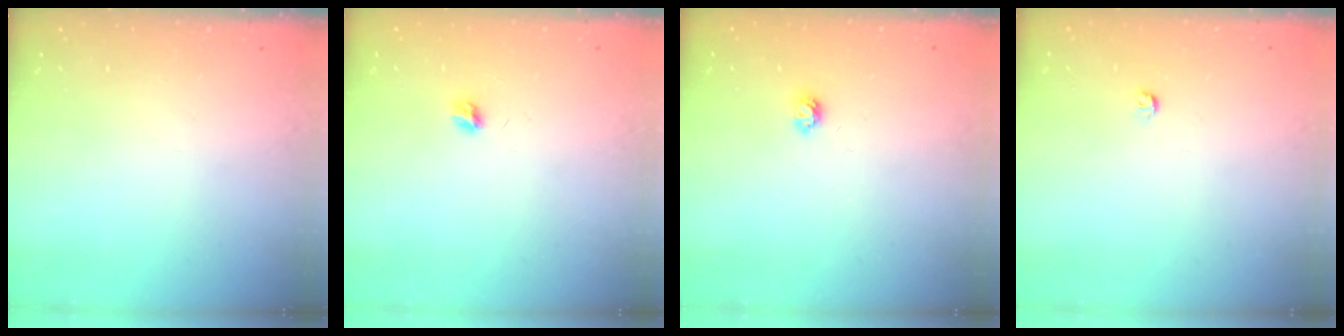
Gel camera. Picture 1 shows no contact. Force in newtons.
{"total": 3.9, "press": 3.9, "slide": 0.3}
{"total": 4.2, "press": 4.2, "slide": 0.5}
{"total": 3.2, "press": 3.2, "slide": 0.4}